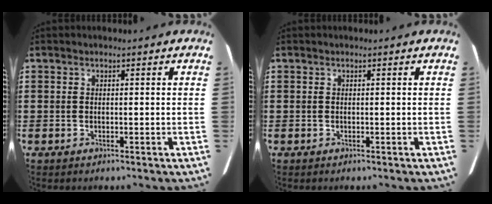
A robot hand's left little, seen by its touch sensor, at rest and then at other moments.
{"total": 0.0}